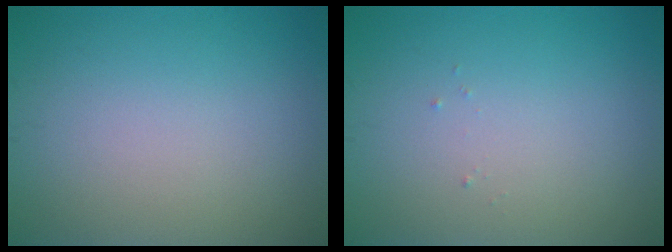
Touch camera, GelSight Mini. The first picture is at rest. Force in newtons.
{"total": 0.0}